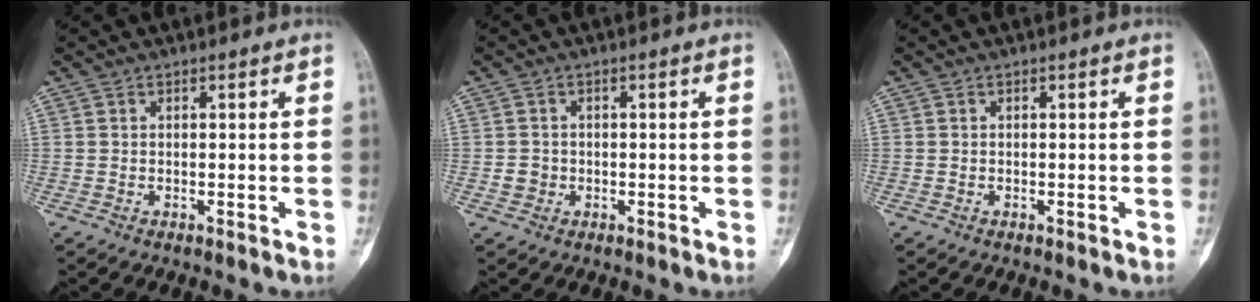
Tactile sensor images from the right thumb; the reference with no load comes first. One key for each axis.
{"total": 2.0, "fx": -0.4, "fy": 1.9, "fz": 0.6, "tx": 0.000, "ty": 0.007, "tz": -0.006}
{"total": 0.0}